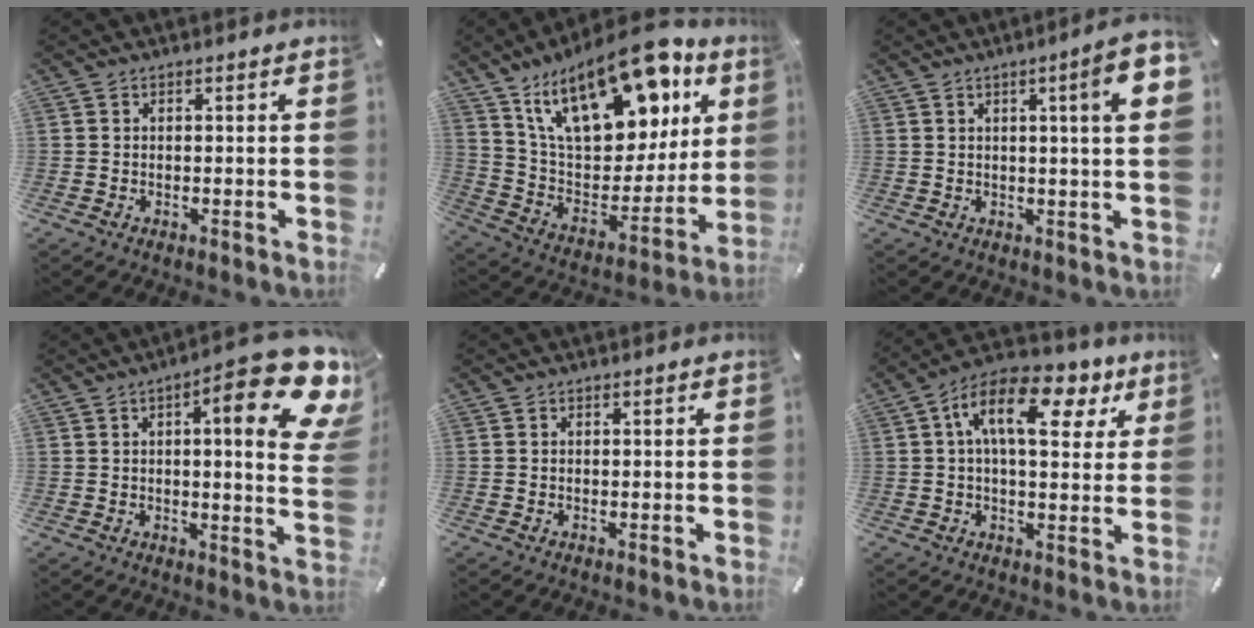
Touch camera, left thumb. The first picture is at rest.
{"total": 25.0, "force": [15.0, 12.6, 15.6], "torque": [-0.258, -0.082, 0.262]}
{"total": 9.9, "force": [3.2, 1.0, 9.3], "torque": [-0.132, -0.013, 0.043]}
{"total": 19.3, "force": [8.8, 5.1, 16.5], "torque": [-0.218, -0.061, 0.127]}
{"total": 0.0}
{"total": 15.1, "force": [5.6, 7.5, 11.8], "torque": [-0.189, -0.010, 0.093]}